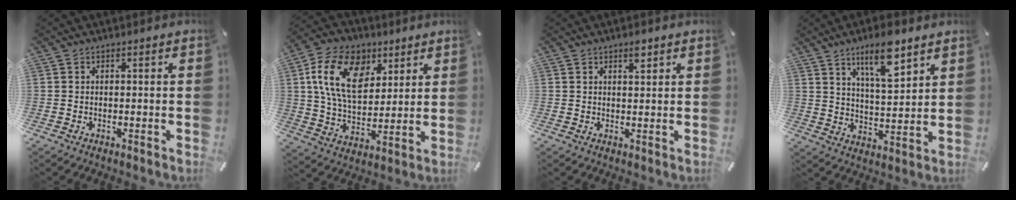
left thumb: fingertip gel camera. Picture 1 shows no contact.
{"total": 16.0, "force": [6.3, 10.7, 10.0], "torque": [-0.191, -0.003, 0.118]}
{"total": 2.7, "force": [1.7, 1.0, 1.9], "torque": [-0.024, -0.004, 0.025]}
{"total": 11.3, "force": [7.7, 3.2, 7.6], "torque": [-0.126, -0.037, 0.131]}